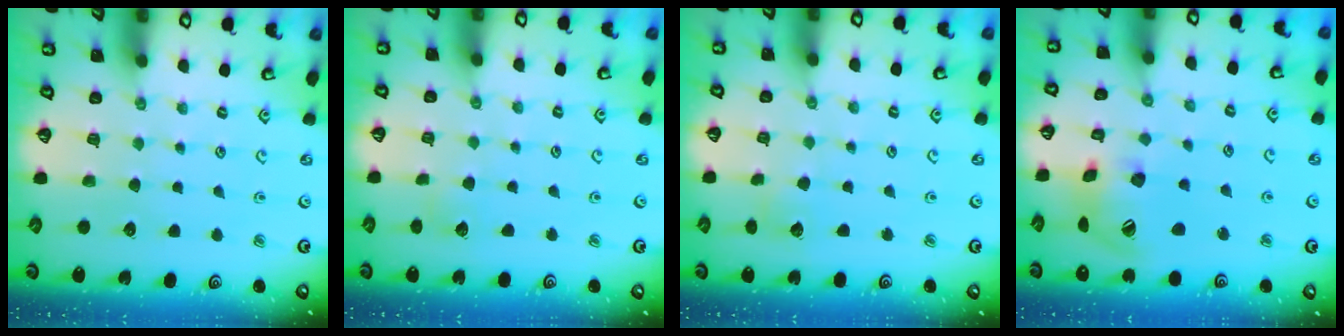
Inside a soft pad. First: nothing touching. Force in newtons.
{"total": 2.7, "press": 2.7, "slide": 0.3}
{"total": 2.9, "press": 2.9, "slide": 0.2}
{"total": 16.3, "press": 16.1, "slide": 2.1}